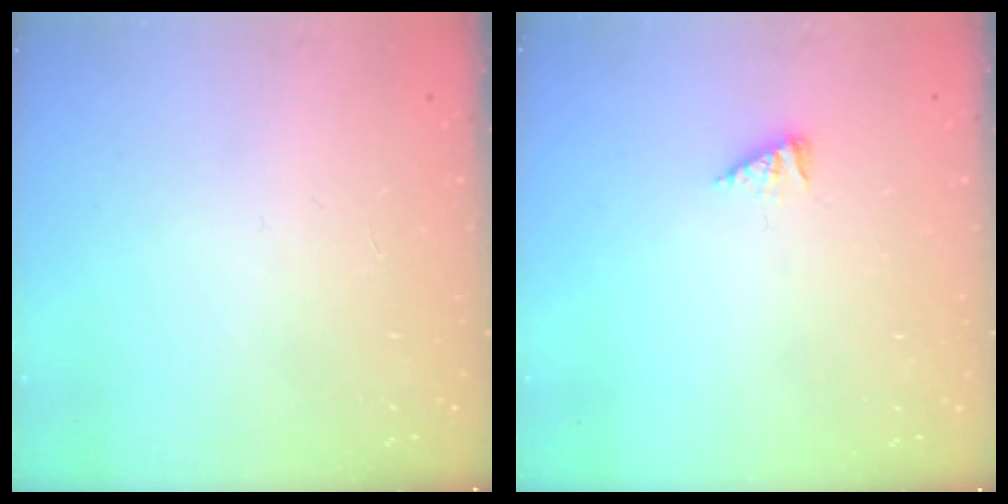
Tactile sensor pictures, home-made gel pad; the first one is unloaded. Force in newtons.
{"total": 2.5, "press": 2.5, "slide": 0.4}